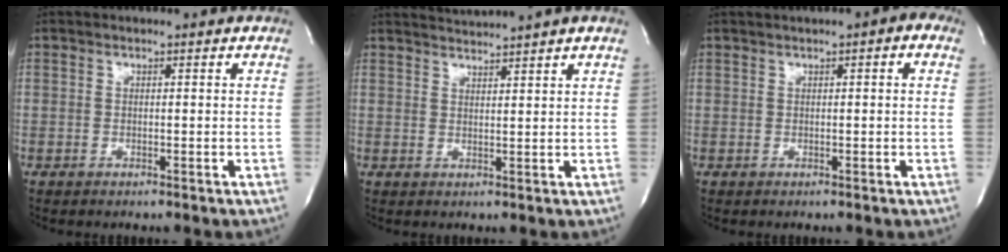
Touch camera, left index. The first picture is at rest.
{"total": 4.0, "force": [3.6, -1.7, 0.6], "torque": [-0.010, -0.003, 0.059]}
{"total": 3.2, "force": [1.3, 0.6, 2.8], "torque": [-0.039, 0.011, 0.012]}